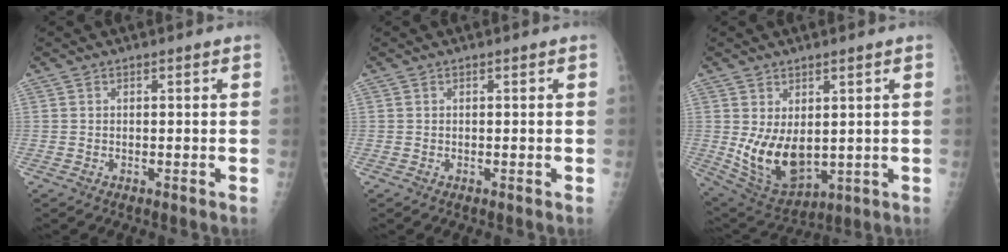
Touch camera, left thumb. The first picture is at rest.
{"total": 0.0}
{"total": 11.3, "force": [0.7, 6.5, 9.3], "torque": [-0.143, -0.025, 0.039]}